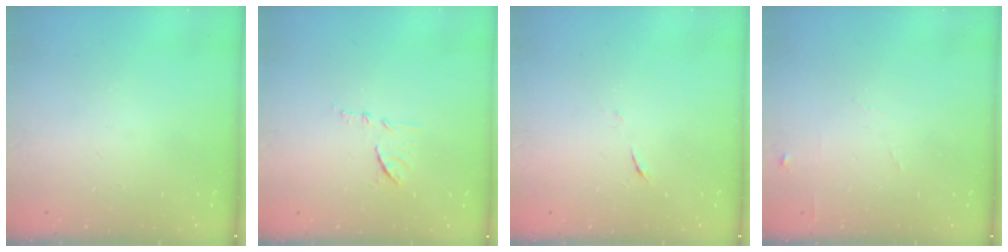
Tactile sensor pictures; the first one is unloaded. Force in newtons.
{"total": 8.7, "press": 8.7, "slide": 0.3}
{"total": 4.3, "press": 4.1, "slide": 1.2}
{"total": 4.6, "press": 4.6, "slide": 0.6}